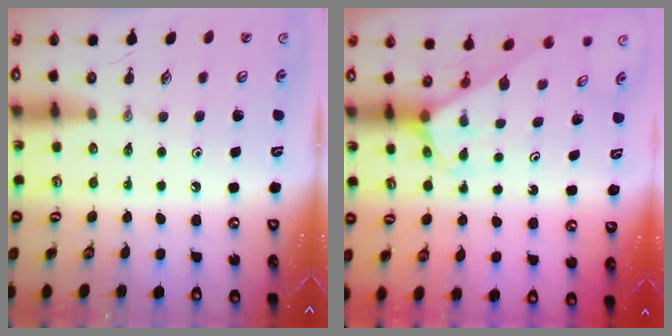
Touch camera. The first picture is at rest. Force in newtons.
{"total": 2.3, "press": 2.3, "slide": 0.2}